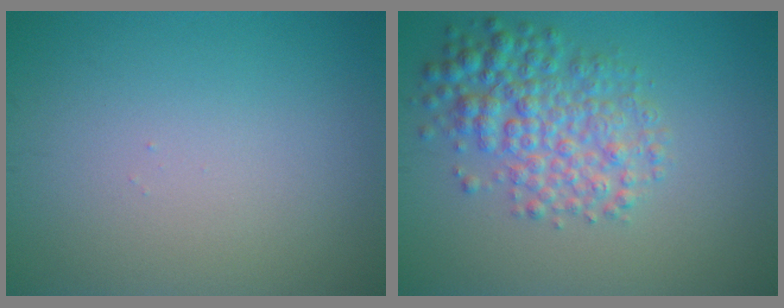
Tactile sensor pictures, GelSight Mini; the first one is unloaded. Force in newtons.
{"total": 5.0, "press": 5.0, "slide": 0.1}